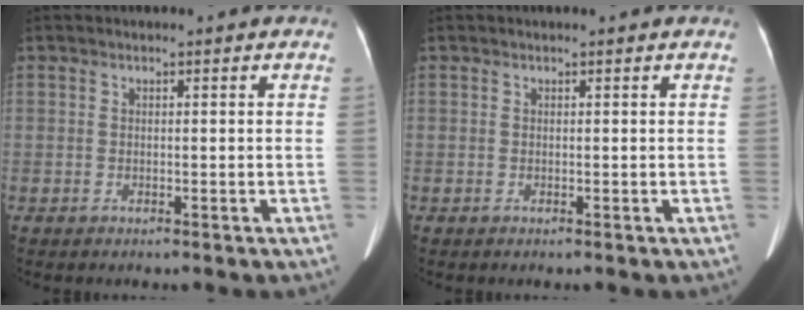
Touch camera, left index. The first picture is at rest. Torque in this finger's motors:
{"motor_torque": [0.00, 0.00, 0.00, 0.00]}